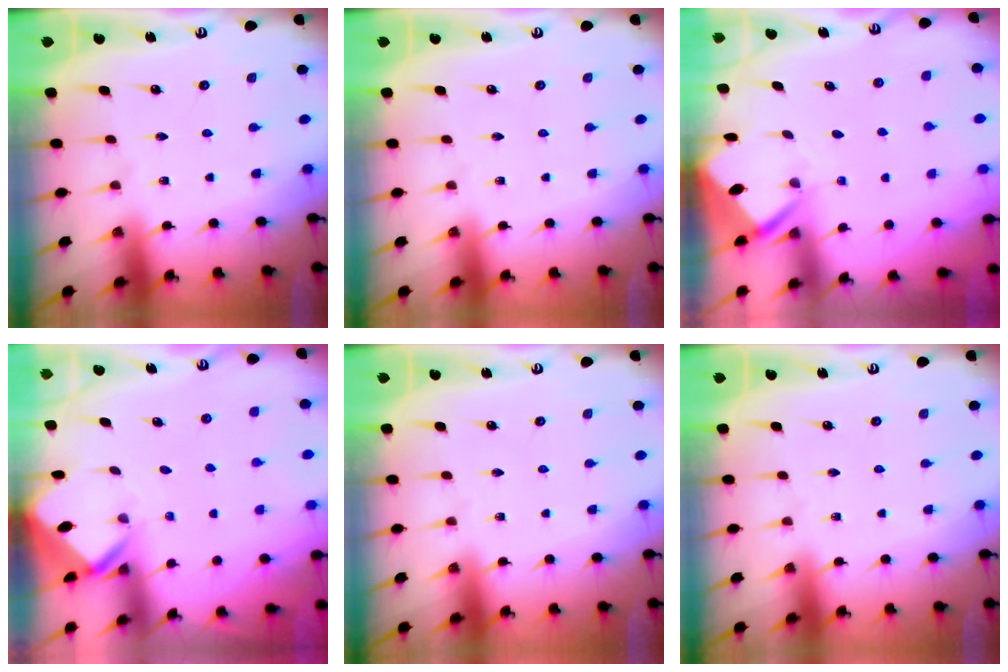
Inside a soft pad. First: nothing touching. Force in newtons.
{"total": 0.0}
{"total": 3.7, "press": 3.7, "slide": 0.3}
{"total": 2.9, "press": 2.9, "slide": 0.2}
{"total": 0.0}
{"total": 0.0}